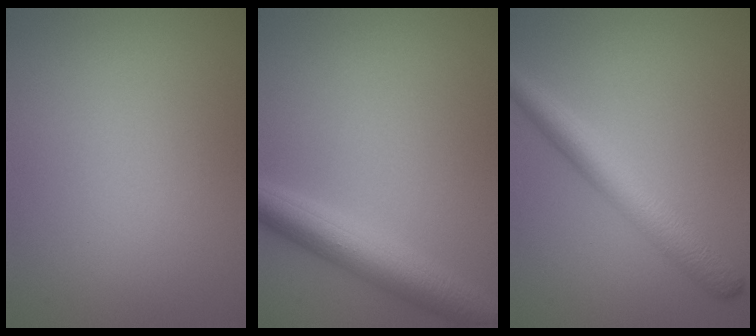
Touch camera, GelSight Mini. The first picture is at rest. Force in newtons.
{"total": 5.4, "press": 5.4, "slide": 0.2}
{"total": 4.5, "press": 4.5, "slide": 0.1}